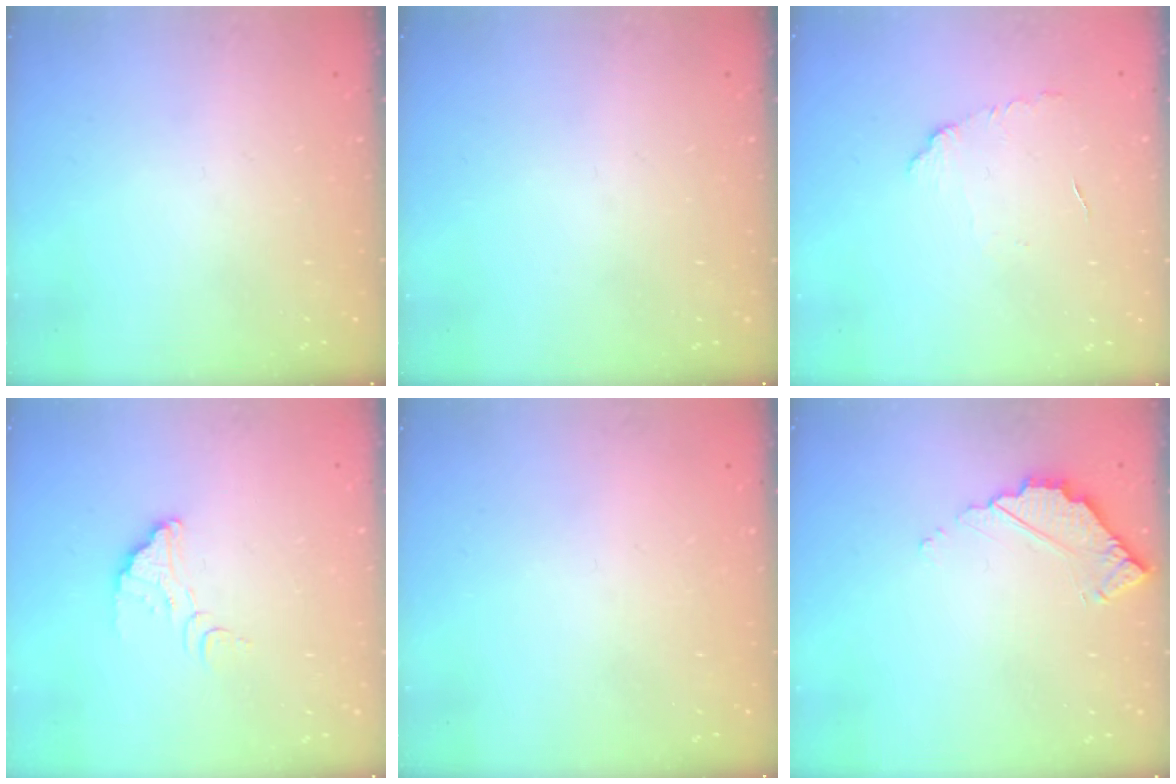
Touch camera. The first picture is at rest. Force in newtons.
{"total": 0.0}
{"total": 5.0, "press": 5.0, "slide": 0.3}
{"total": 3.1, "press": 3.1, "slide": 0.1}
{"total": 2.2, "press": 2.2, "slide": 0.1}
{"total": 5.0, "press": 5.0, "slide": 0.4}